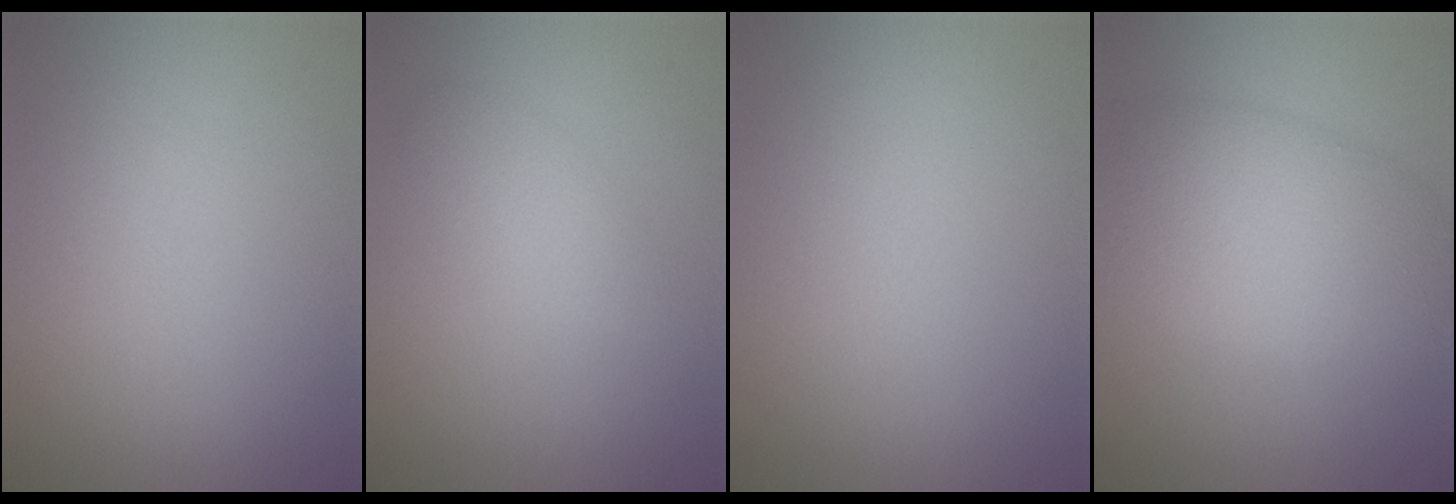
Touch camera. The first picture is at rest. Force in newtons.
{"total": 1.9, "press": 1.9, "slide": 0.1}
{"total": 0.0}
{"total": 7.7, "press": 7.7, "slide": 0.3}